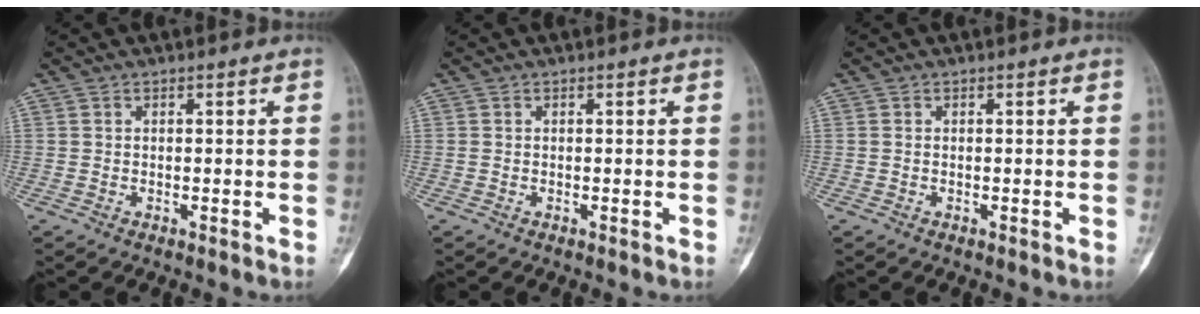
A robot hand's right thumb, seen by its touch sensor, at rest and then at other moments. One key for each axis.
{"total": 0.0}
{"total": 0.0}